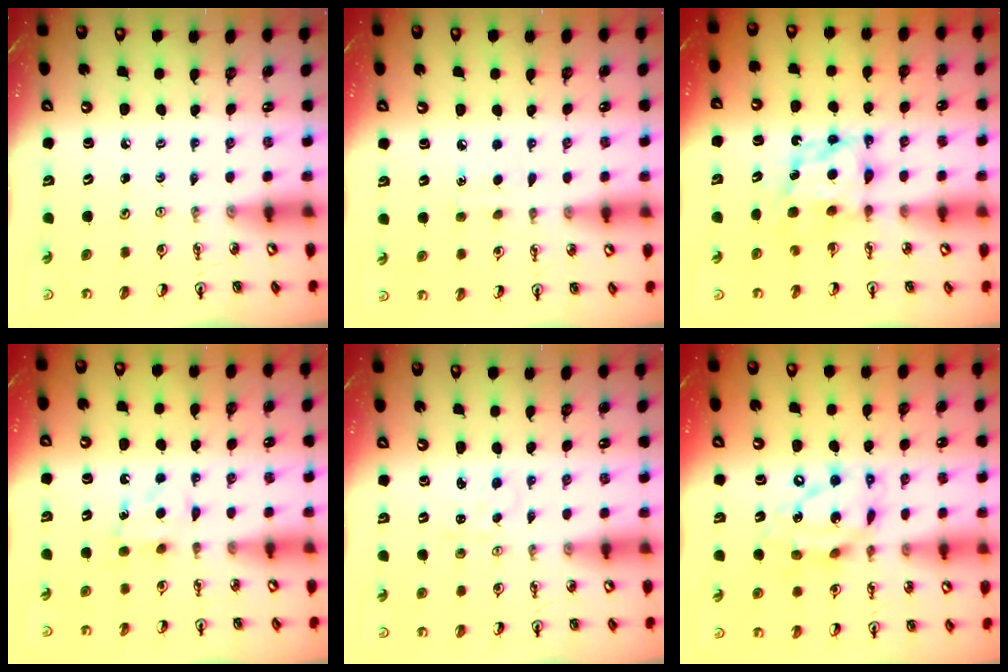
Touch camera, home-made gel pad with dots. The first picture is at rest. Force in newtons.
{"total": 6.2, "press": 6.1, "slide": 0.7}
{"total": 7.2, "press": 7.2, "slide": 0.3}
{"total": 5.1, "press": 5.1, "slide": 0.7}
{"total": 0.0}
{"total": 15.0, "press": 15.0, "slide": 1.1}